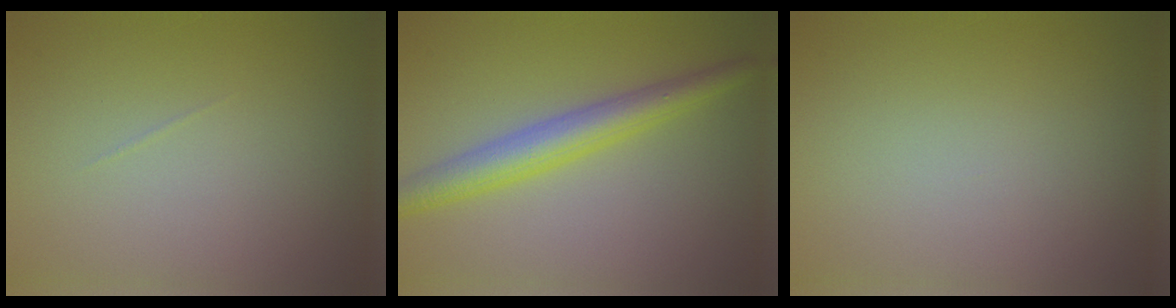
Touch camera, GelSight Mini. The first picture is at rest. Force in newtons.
{"total": 4.5, "press": 4.5, "slide": 0.2}
{"total": 0.0}